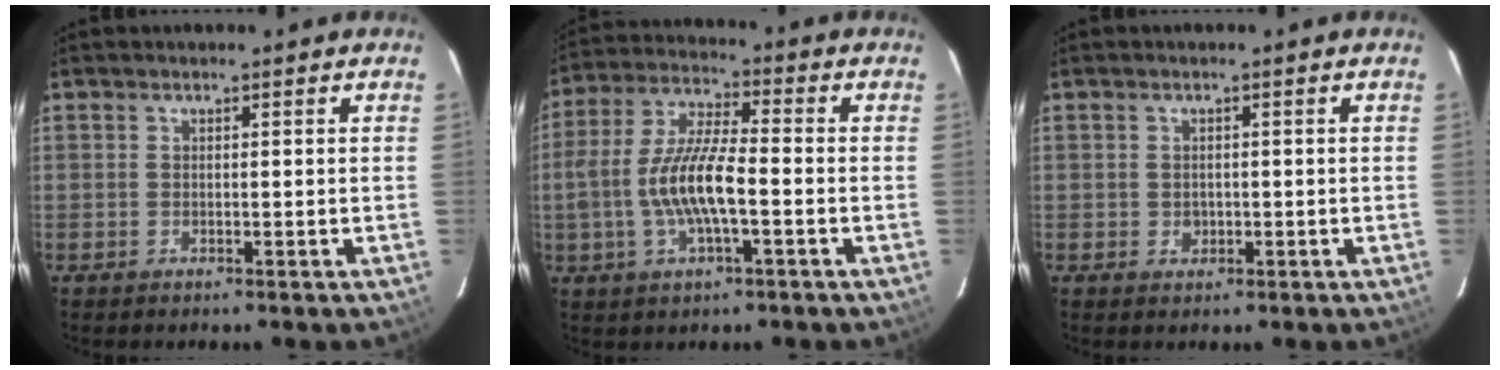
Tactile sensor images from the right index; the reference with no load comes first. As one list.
[{"total": 12.1, "force": [-2.7, 3.4, 11.3], "torque": [-0.233, 0.003, -0.052]}, {"total": 1.6, "force": [-0.3, 1.5, 0.5], "torque": [-0.006, 0.001, 0.000]}]